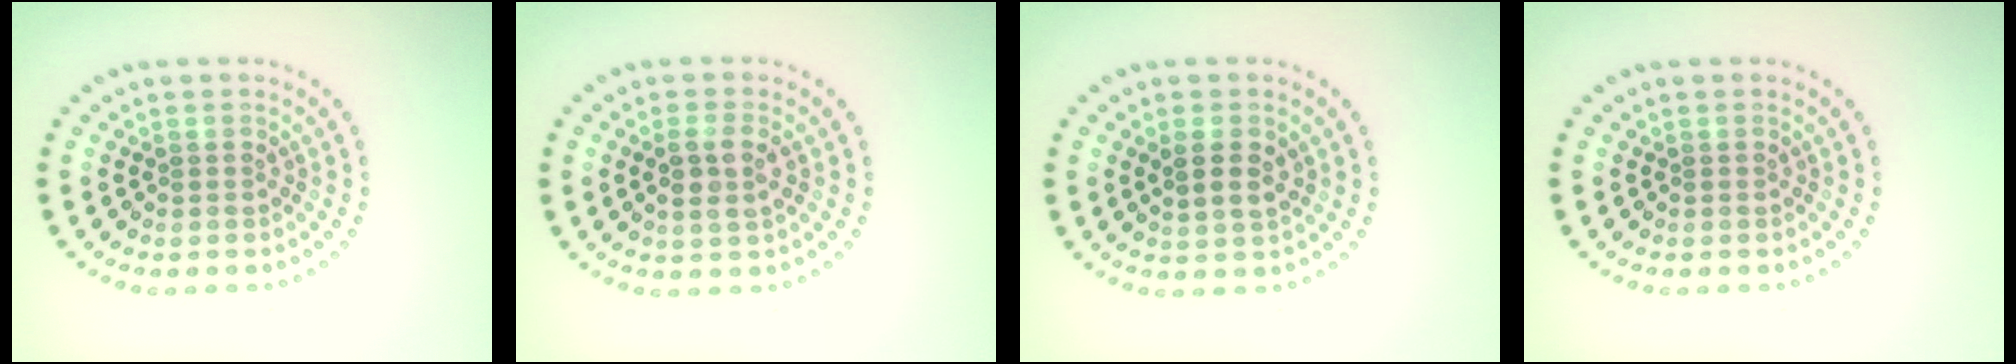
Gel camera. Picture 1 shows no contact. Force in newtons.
{"total": 2.2, "press": 2.1, "slide": 0.6}
{"total": 2.3, "press": 2.2, "slide": 0.7}
{"total": 0.0}